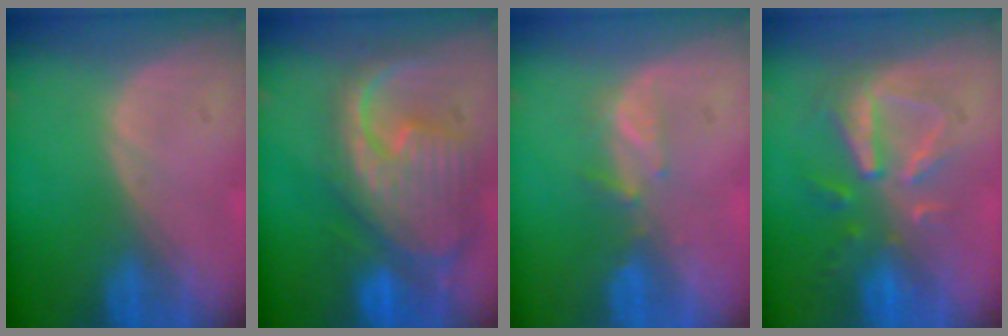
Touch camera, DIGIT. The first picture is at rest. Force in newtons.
{"total": 12.4, "press": 10.6, "slide": 6.5}
{"total": 2.7, "press": 2.6, "slide": 0.8}
{"total": 8.1, "press": 7.3, "slide": 3.5}